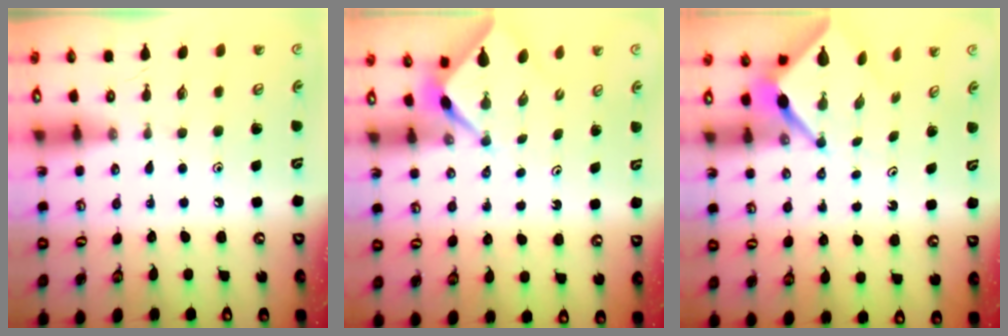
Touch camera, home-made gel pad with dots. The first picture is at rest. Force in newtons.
{"total": 2.2, "press": 2.2, "slide": 0.2}
{"total": 3.7, "press": 3.7, "slide": 0.2}